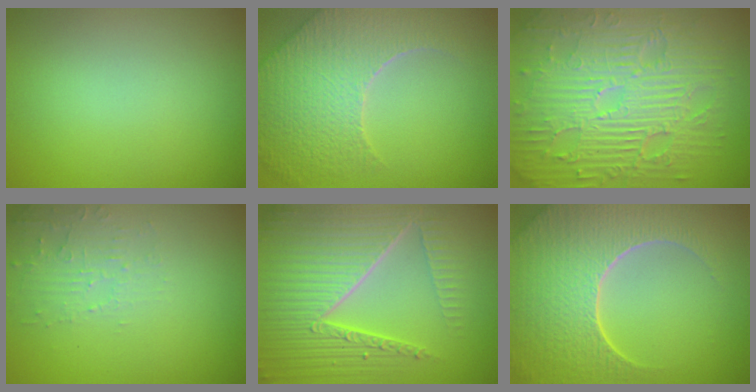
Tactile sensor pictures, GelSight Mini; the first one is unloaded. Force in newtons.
{"total": 8.2, "press": 5.9, "slide": 5.6}
{"total": 11.4, "press": 7.4, "slide": 8.7}
{"total": 2.4, "press": 2.3, "slide": 0.6}
{"total": 9.6, "press": 6.2, "slide": 7.3}
{"total": 9.5, "press": 6.7, "slide": 6.6}